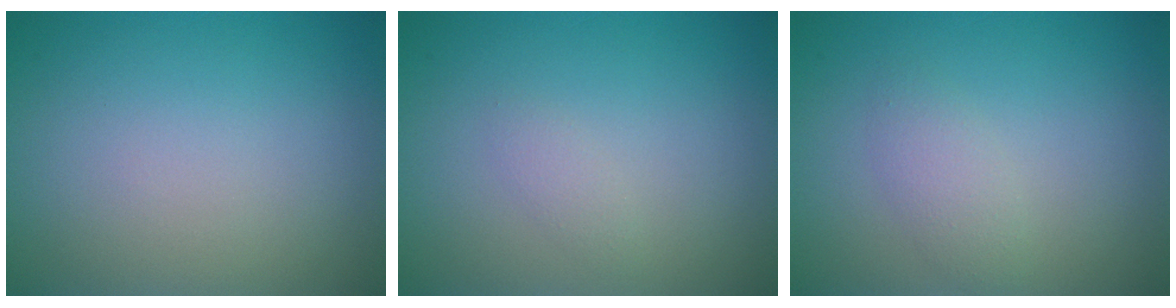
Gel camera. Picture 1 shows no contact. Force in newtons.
{"total": 0.8, "press": 0.8, "slide": 0.1}
{"total": 1.7, "press": 1.7, "slide": 0.1}